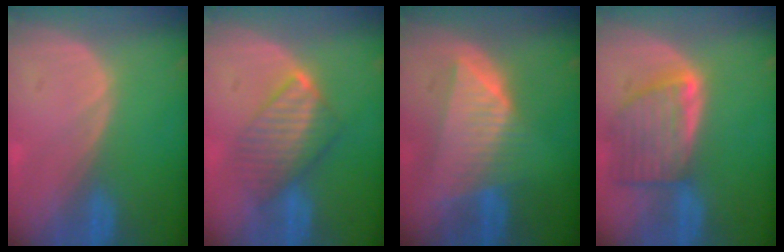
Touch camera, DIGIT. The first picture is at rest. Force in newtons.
{"total": 6.5, "press": 6.4, "slide": 0.9}
{"total": 8.0, "press": 7.3, "slide": 3.4}
{"total": 8.0, "press": 7.3, "slide": 3.3}